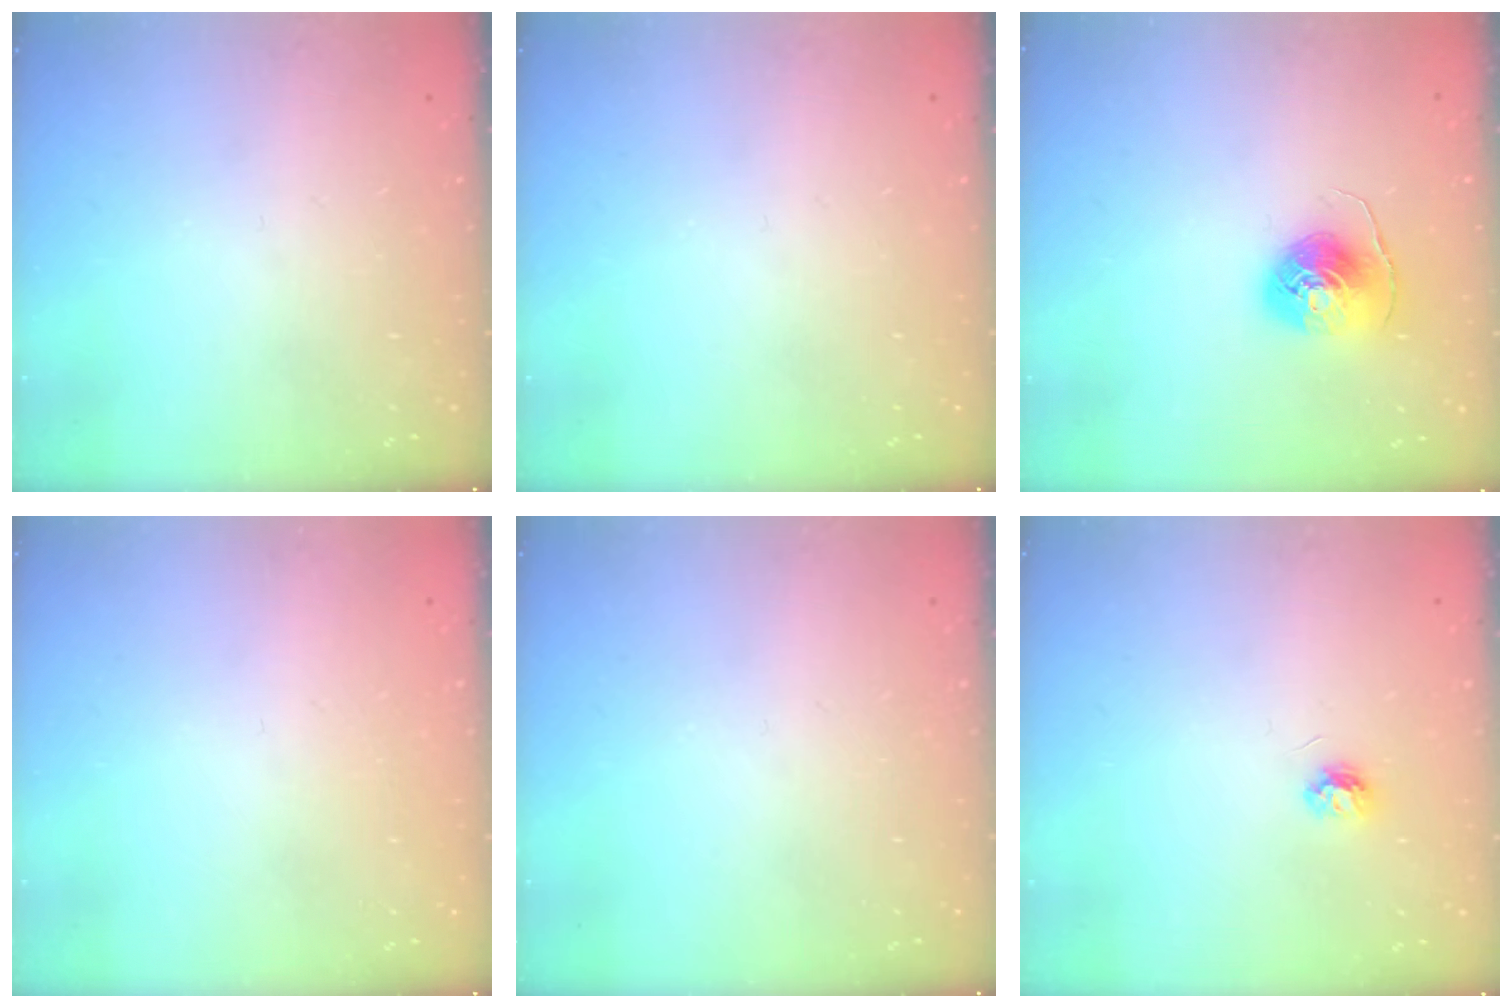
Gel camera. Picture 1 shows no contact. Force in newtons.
{"total": 0.0}
{"total": 8.1, "press": 8.1, "slide": 0.4}
{"total": 0.9, "press": 0.9, "slide": 0.1}
{"total": 0.0}
{"total": 3.8, "press": 3.8, "slide": 0.5}